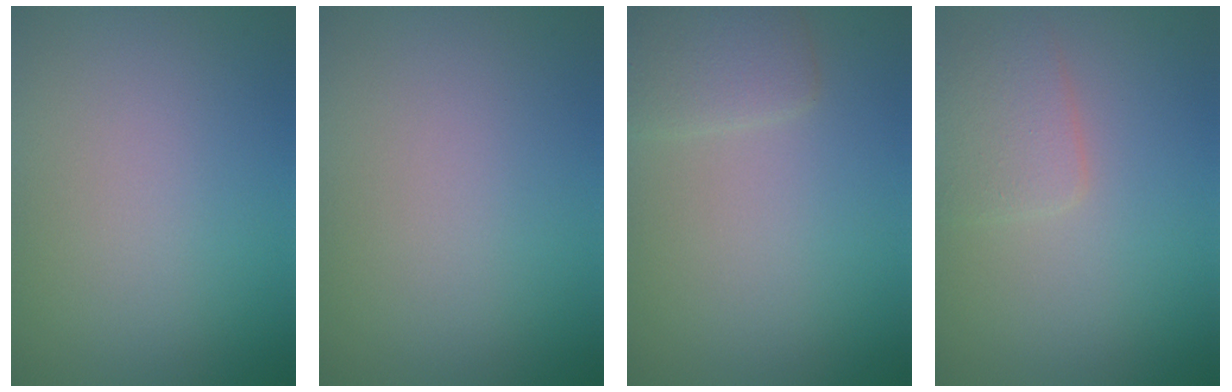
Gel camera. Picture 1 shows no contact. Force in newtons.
{"total": 0.0}
{"total": 2.1, "press": 2.1, "slide": 0.1}
{"total": 2.5, "press": 2.5, "slide": 0.1}